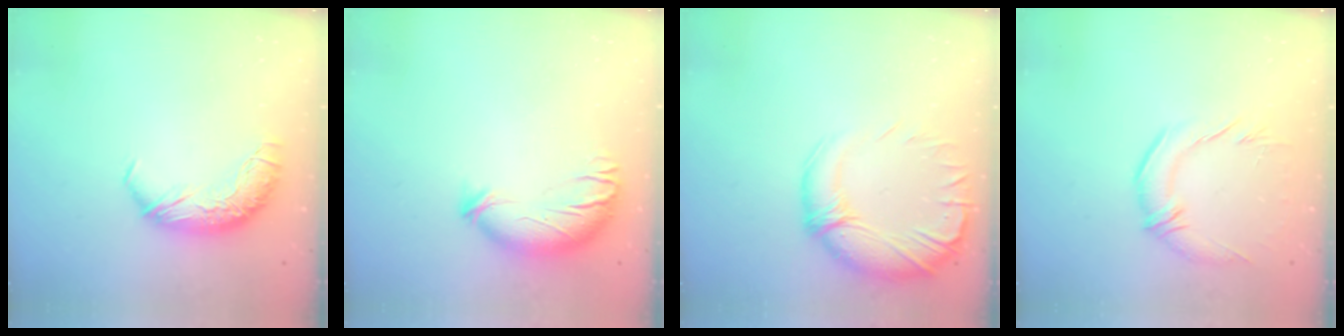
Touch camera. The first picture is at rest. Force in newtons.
{"total": 3.8, "press": 2.8, "slide": 2.5}
{"total": 4.9, "press": 3.0, "slide": 3.9}
{"total": 2.7, "press": 1.0, "slide": 2.5}